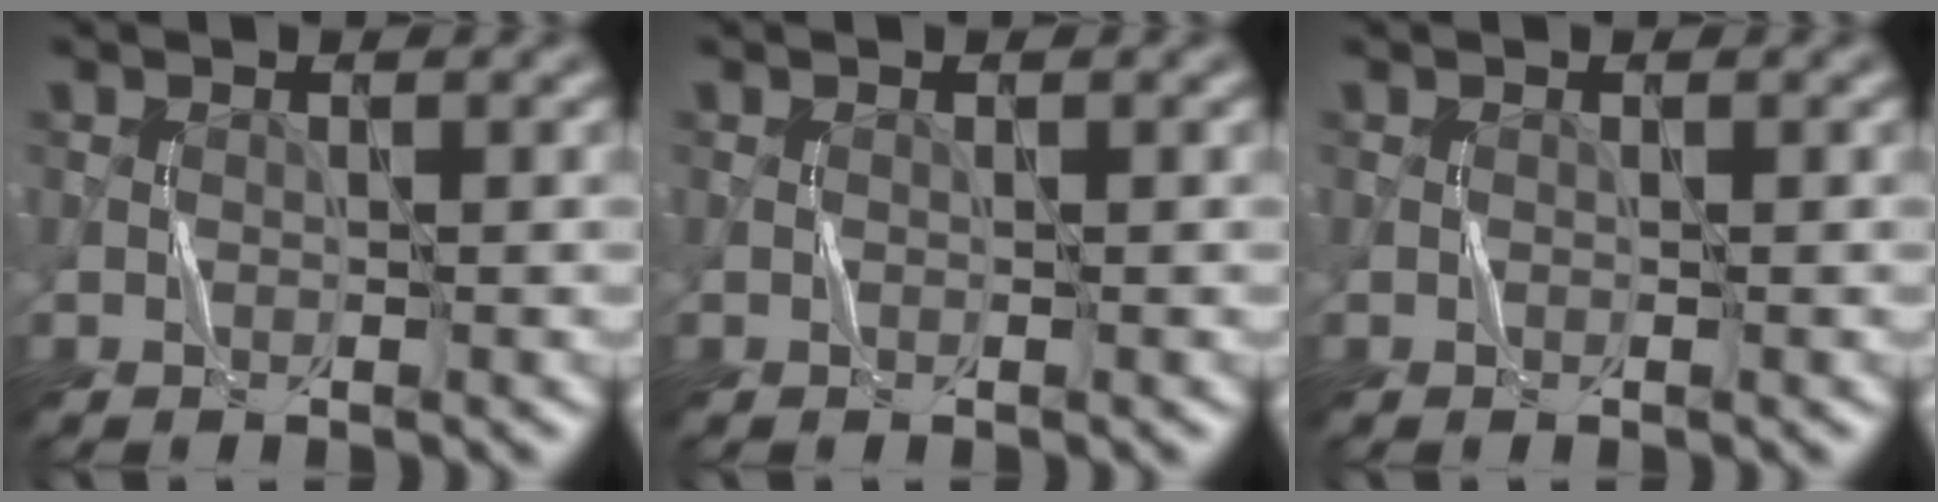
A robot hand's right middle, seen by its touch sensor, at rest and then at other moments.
{"total": 0.0}
{"total": 0.0}